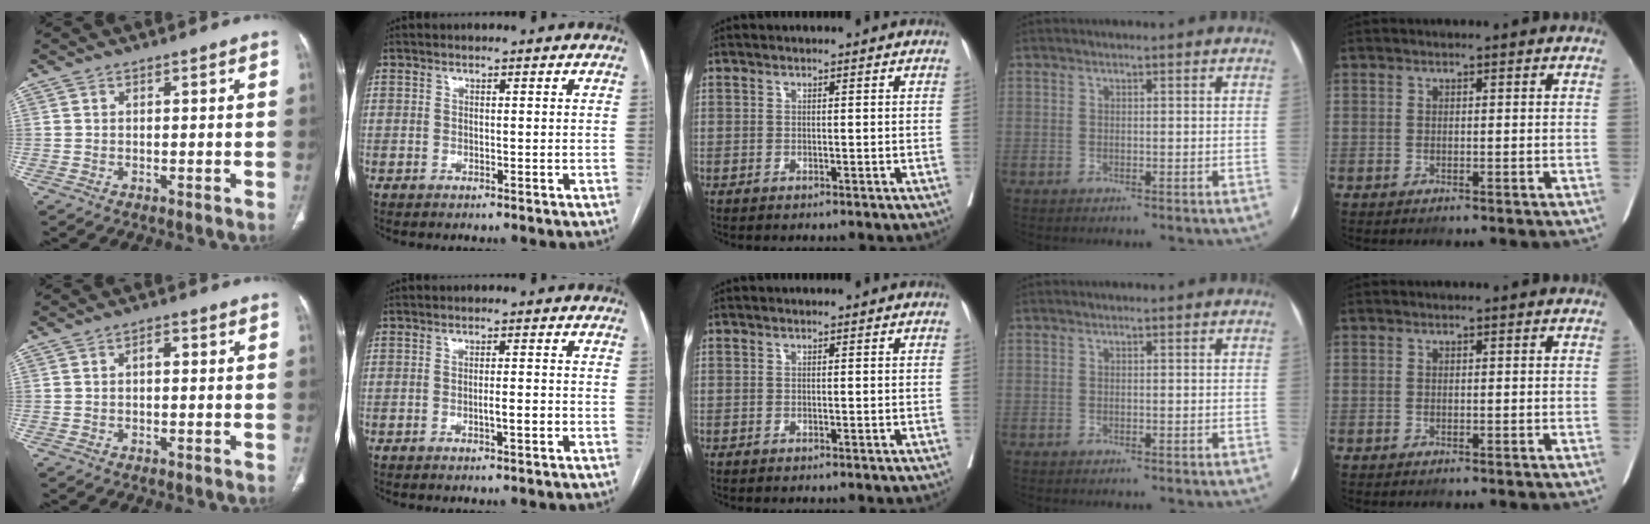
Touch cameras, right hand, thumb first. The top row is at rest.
{"thumb": {"total": 1.8, "force": [0.2, 0.9, 1.5], "torque": [-0.021, 0.003, -0.002]}, "index": {"total": 2.4, "force": [-0.8, 0.2, 2.2], "torque": [-0.040, 0.000, -0.013]}}